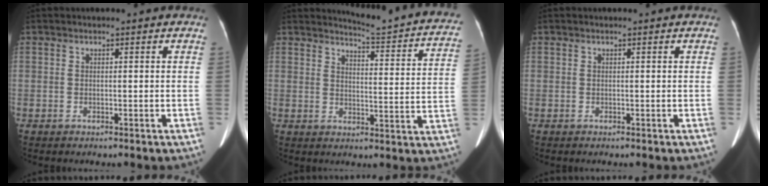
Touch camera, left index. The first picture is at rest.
{"total": 15.8, "force": [14.9, 1.1, 5.1], "torque": [-0.057, -0.074, 0.158]}
{"total": 0.0}